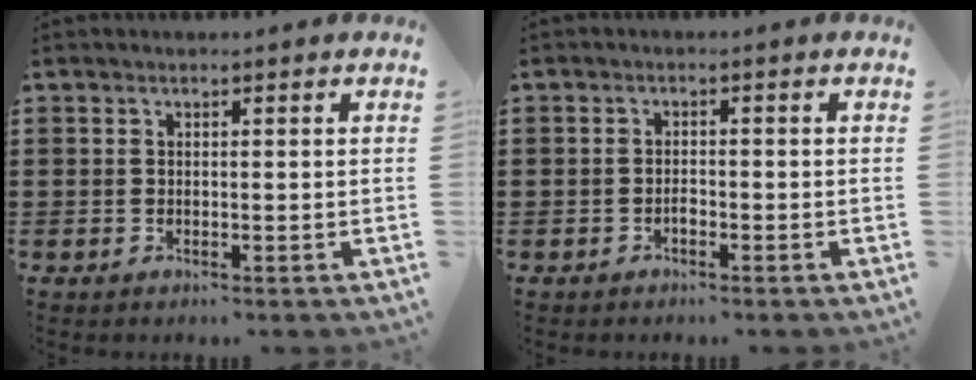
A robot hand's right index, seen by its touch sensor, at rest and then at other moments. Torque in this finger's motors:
{"motor_torque": [0.68, 0.64, 0.06, 0.00]}